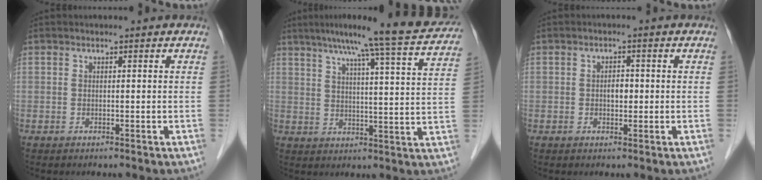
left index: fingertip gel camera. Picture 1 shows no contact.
{"total": 18.1, "force": [15.5, -0.3, 9.2], "torque": [-0.138, -0.012, 0.195]}
{"total": 1.8, "force": [-0.2, 1.1, 1.5], "torque": [-0.023, 0.003, -0.002]}